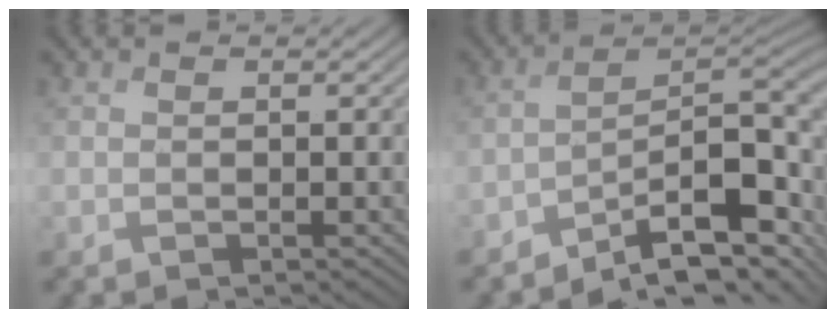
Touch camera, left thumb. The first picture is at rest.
{"total": 14.0, "force": [-7.5, 5.1, 10.6], "torque": [-0.155, -0.010, -0.123]}